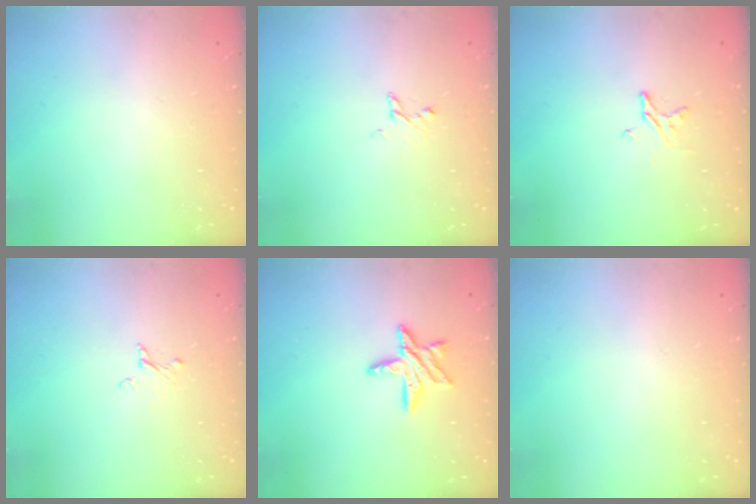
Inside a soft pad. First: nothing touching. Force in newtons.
{"total": 3.1, "press": 3.1, "slide": 0.4}
{"total": 3.9, "press": 3.9, "slide": 0.4}
{"total": 2.2, "press": 2.2, "slide": 0.1}
{"total": 10.0, "press": 9.9, "slide": 0.9}
{"total": 0.0}